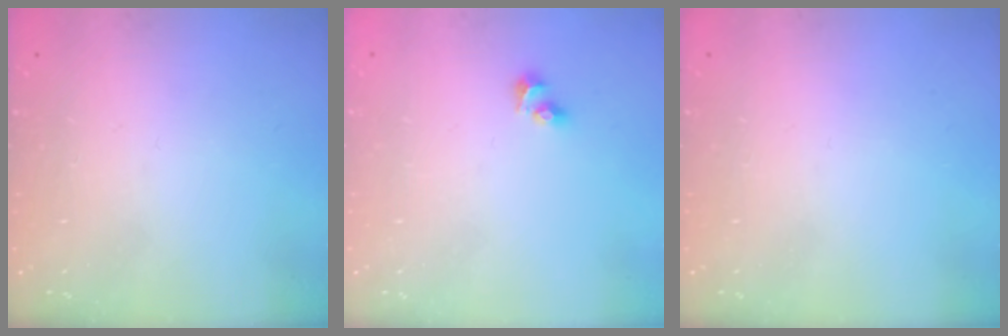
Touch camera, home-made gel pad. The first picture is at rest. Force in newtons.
{"total": 3.5, "press": 3.0, "slide": 1.8}
{"total": 0.0}